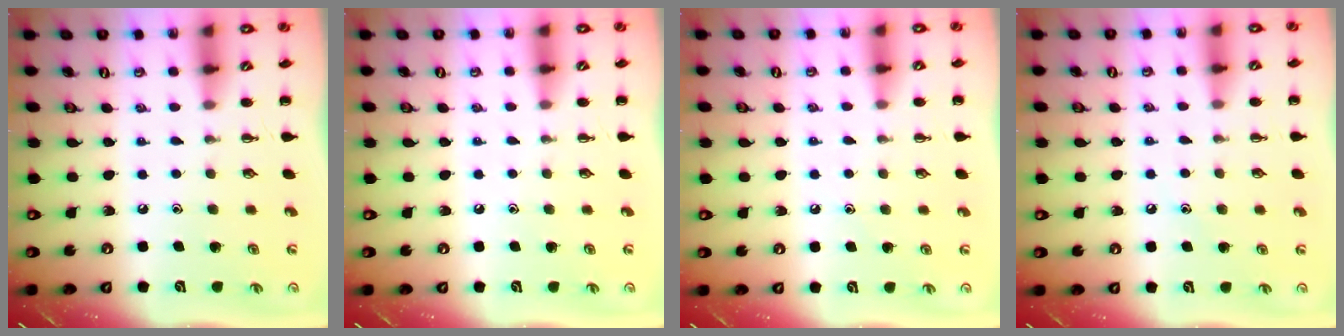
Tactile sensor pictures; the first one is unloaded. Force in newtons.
{"total": 3.6, "press": 3.3, "slide": 1.3}
{"total": 5.7, "press": 5.4, "slide": 1.9}
{"total": 6.2, "press": 5.9, "slide": 1.8}